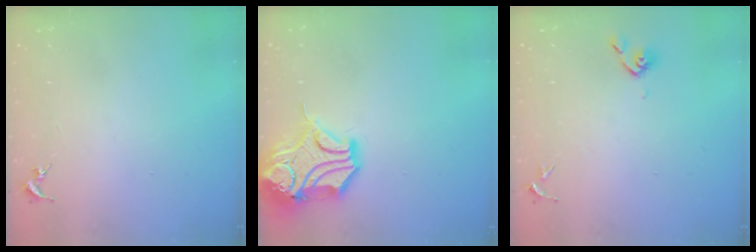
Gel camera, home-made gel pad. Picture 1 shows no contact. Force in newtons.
{"total": 15.9, "press": 15.8, "slide": 2.3}
{"total": 4.4, "press": 4.4, "slide": 0.7}